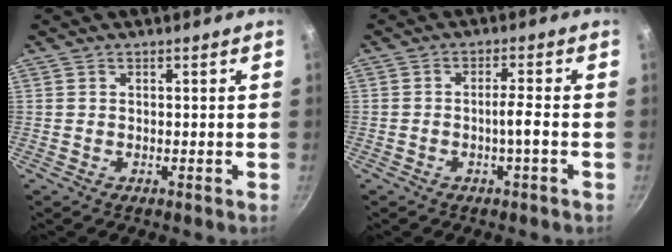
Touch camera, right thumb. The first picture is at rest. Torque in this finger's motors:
{"motor_torque": [1.82, 1.30, 1.45, -1.32, 1.05]}